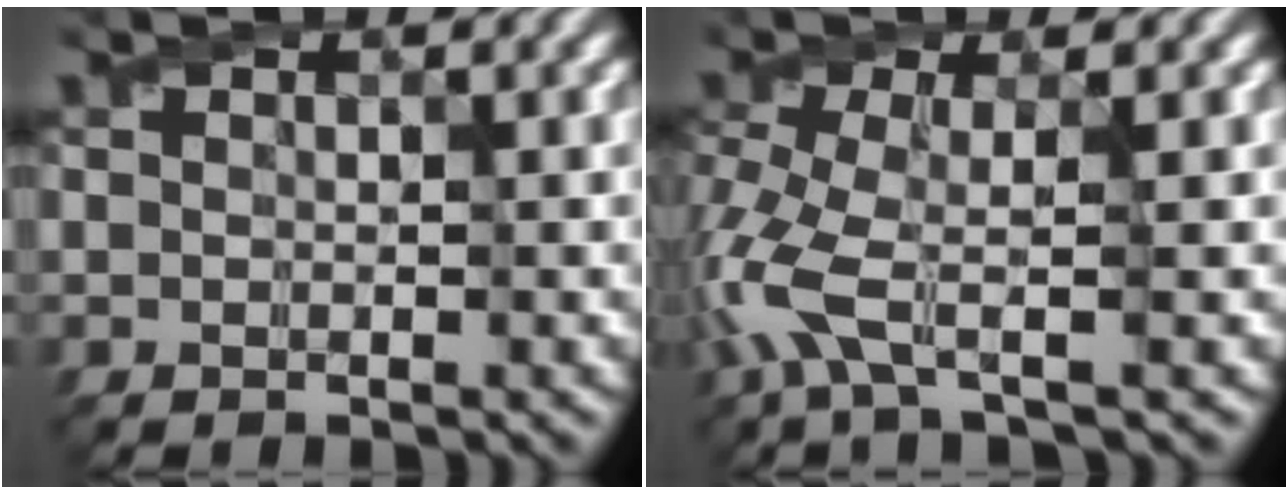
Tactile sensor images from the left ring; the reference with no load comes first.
{"total": 4.9, "force": [-2.4, 0.8, 4.2], "torque": [-0.120, -0.009, -0.054]}